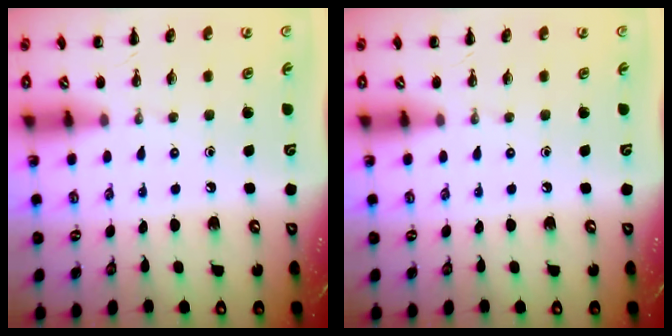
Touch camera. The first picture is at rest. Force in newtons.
{"total": 0.0}